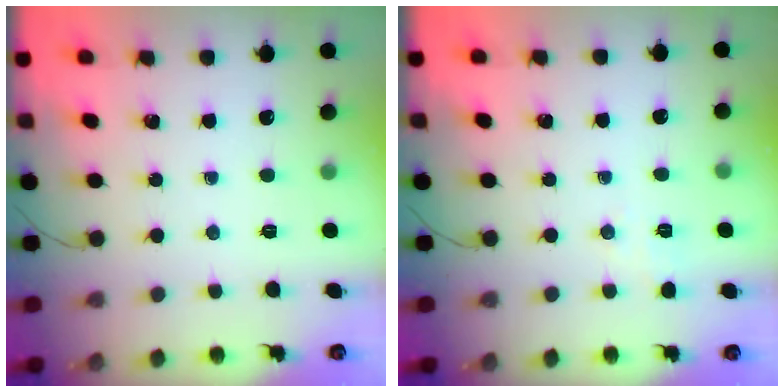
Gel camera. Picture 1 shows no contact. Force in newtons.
{"total": 1.7, "press": 1.0, "slide": 1.3}